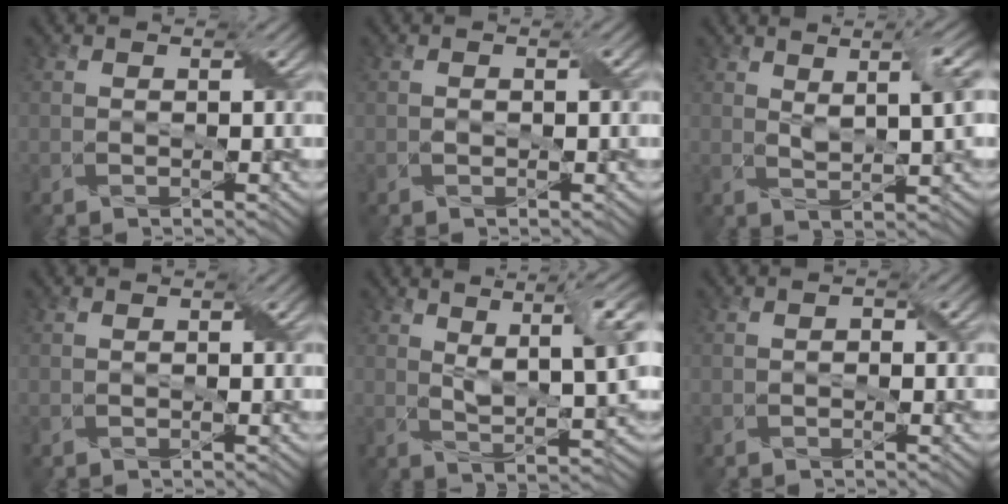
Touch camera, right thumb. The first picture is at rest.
{"total": 0.6, "force": [-0.2, 0.3, 0.6], "torque": [-0.011, 0.000, -0.002]}
{"total": 5.5, "force": [2.1, 1.3, 4.9], "torque": [-0.081, 0.005, 0.039]}
{"total": 0.0}
{"total": 8.3, "force": [2.7, 2.6, 7.4], "torque": [-0.135, 0.005, 0.050]}
{"total": 1.0, "force": [-0.4, 0.7, 0.5], "torque": [-0.008, 0.000, -0.007]}